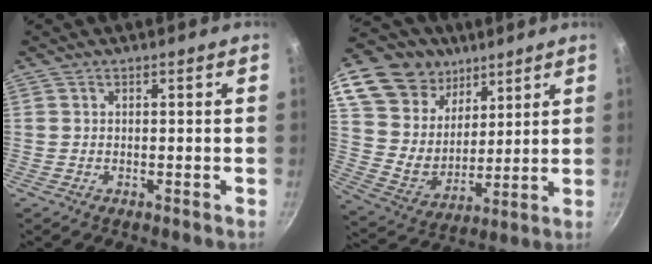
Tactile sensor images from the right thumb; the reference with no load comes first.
{"total": 20.4, "force": [11.5, 14.7, 8.4], "torque": [-0.131, -0.049, 0.217]}